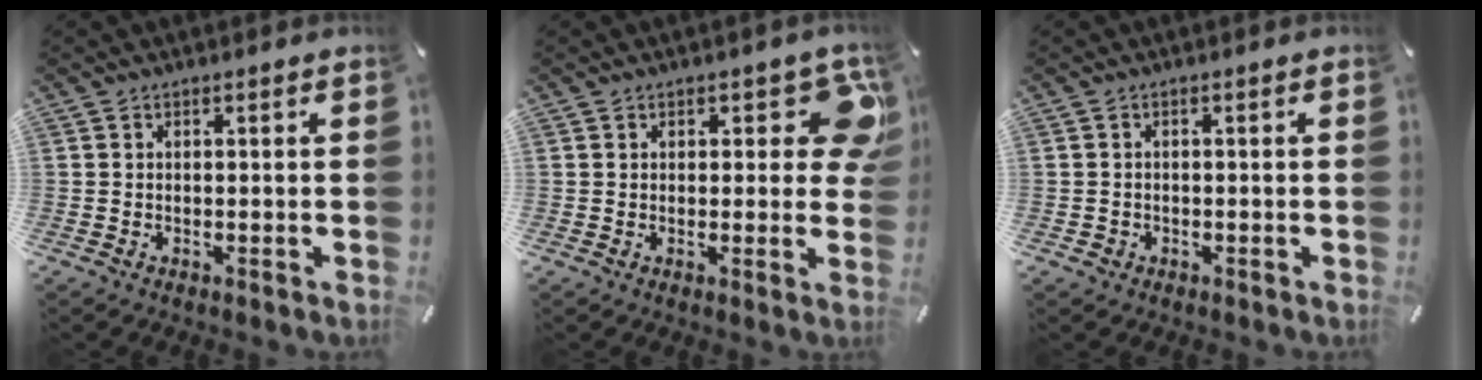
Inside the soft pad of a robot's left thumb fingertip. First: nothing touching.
{"total": 9.9, "force": [4.0, 4.7, 7.7], "torque": [-0.074, -0.017, 0.065]}
{"total": 1.2, "force": [-0.5, 1.0, 0.1], "torque": [-0.003, 0.004, -0.014]}